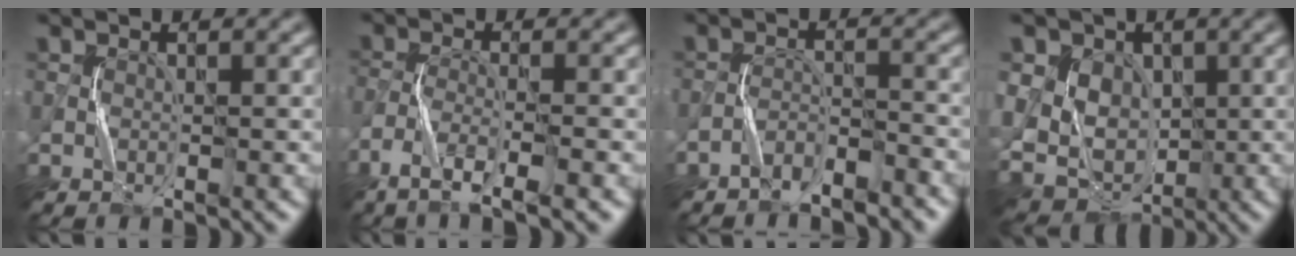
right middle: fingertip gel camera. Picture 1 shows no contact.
{"total": 4.3, "force": [-3.2, 0.3, 2.8], "torque": [-0.058, -0.006, -0.062]}
{"total": 2.6, "force": [-2.6, 0.3, 0.6], "torque": [-0.013, 0.007, -0.051]}
{"total": 9.6, "force": [1.5, 8.2, 4.7], "torque": [-0.087, 0.029, -0.001]}